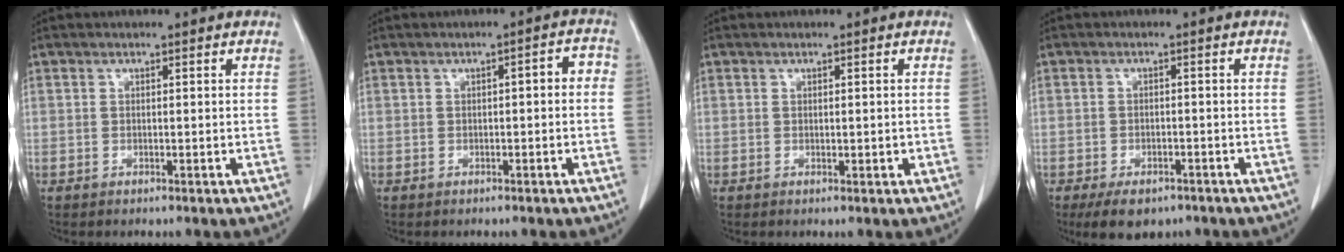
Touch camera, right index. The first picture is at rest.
{"total": 2.8, "force": [-0.2, 0.9, 2.6], "torque": [-0.031, 0.017, -0.004]}
{"total": 1.1, "force": [-0.1, 0.4, 1.0], "torque": [-0.016, -0.002, 0.005]}
{"total": 6.4, "force": [-4.5, 3.5, 2.9], "torque": [-0.042, -0.002, -0.065]}